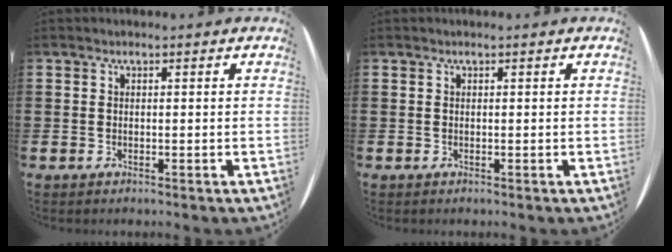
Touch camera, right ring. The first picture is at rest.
{"total": 0.0}